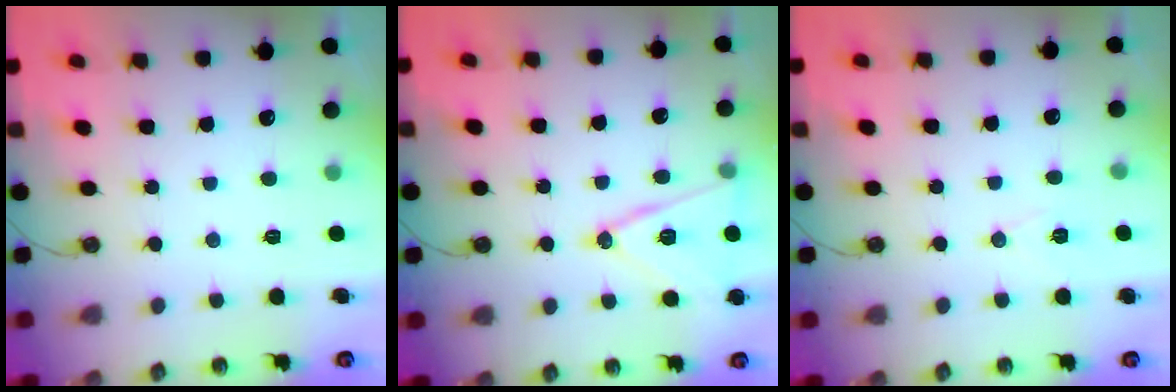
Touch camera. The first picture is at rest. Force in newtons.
{"total": 13.7, "press": 13.3, "slide": 3.3}
{"total": 7.0, "press": 5.4, "slide": 4.4}